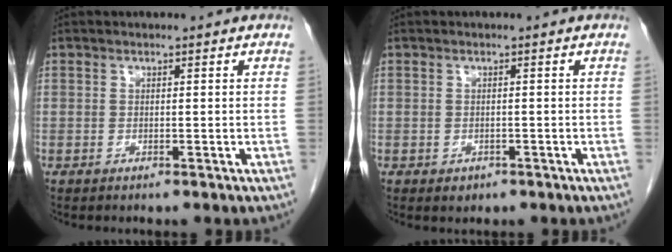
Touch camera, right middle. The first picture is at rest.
{"total": 1.2, "force": [-0.7, 0.9, 0.4], "torque": [-0.009, 0.001, -0.004]}